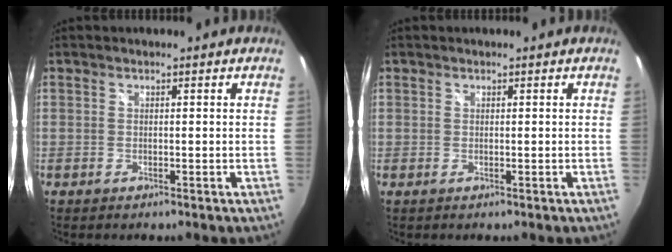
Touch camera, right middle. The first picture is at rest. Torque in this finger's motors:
{"motor_torque": [-0.02, -0.11, -0.06, -0.07]}